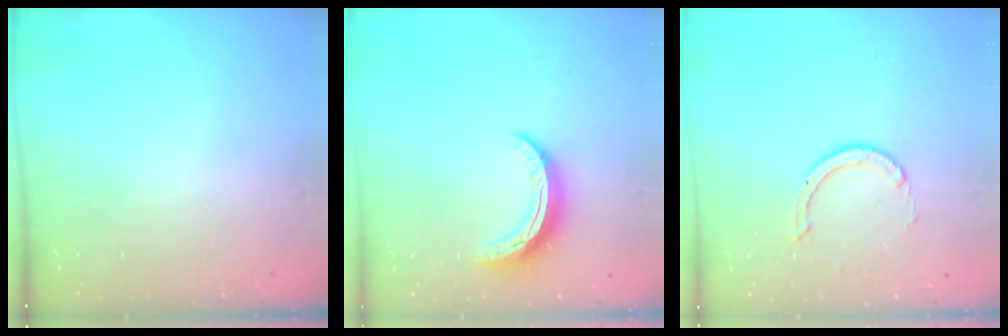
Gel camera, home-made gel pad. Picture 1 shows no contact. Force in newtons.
{"total": 9.3, "press": 9.3, "slide": 0.3}
{"total": 3.0, "press": 3.0, "slide": 0.3}